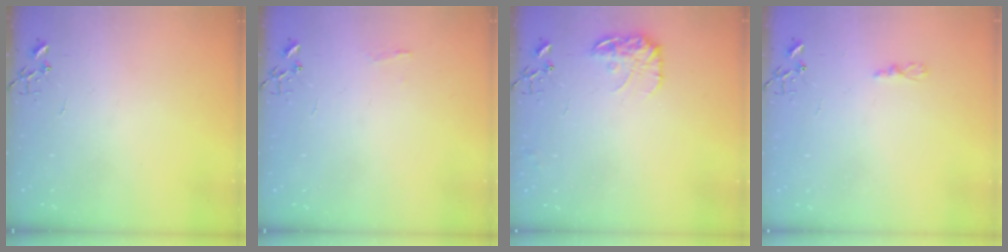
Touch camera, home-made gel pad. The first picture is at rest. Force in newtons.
{"total": 4.8, "press": 4.8, "slide": 0.6}
{"total": 13.2, "press": 13.2, "slide": 0.6}
{"total": 3.2, "press": 3.1, "slide": 0.4}